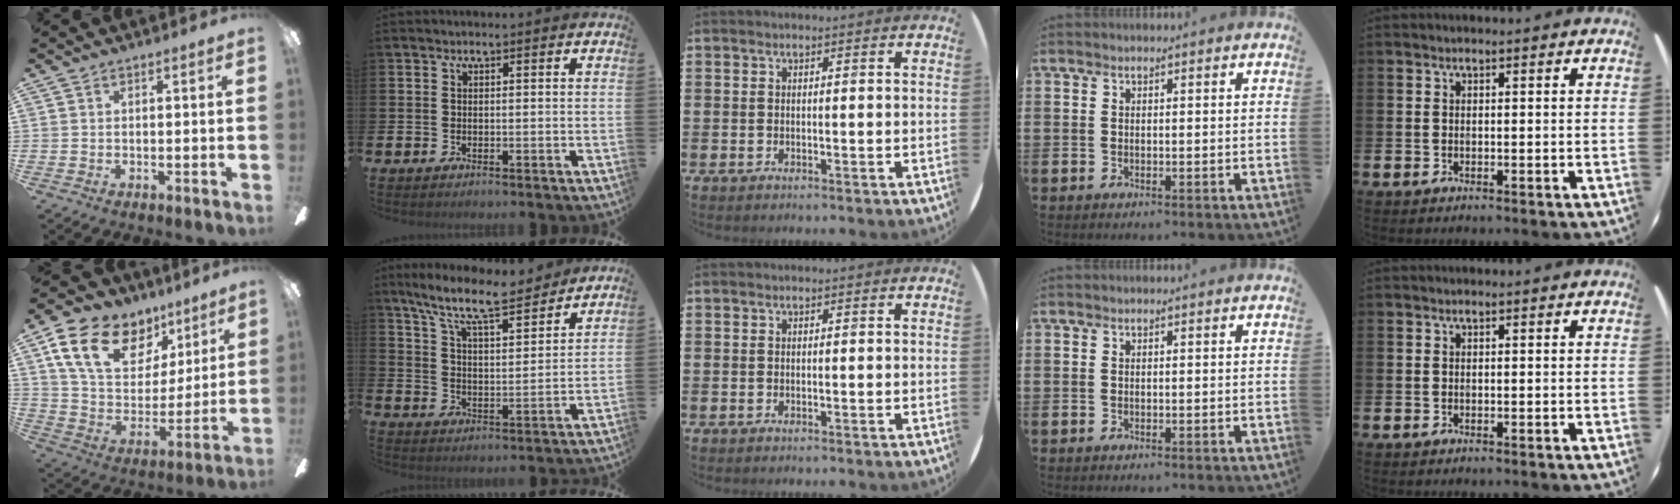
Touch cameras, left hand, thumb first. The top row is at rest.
{"thumb": {"total": 20.2, "force": [10.9, 12.8, 11.2], "torque": [-0.195, -0.039, 0.201]}, "index": {"total": 10.0, "force": [8.8, 1.6, 4.5], "torque": [-0.114, -0.051, 0.155]}}